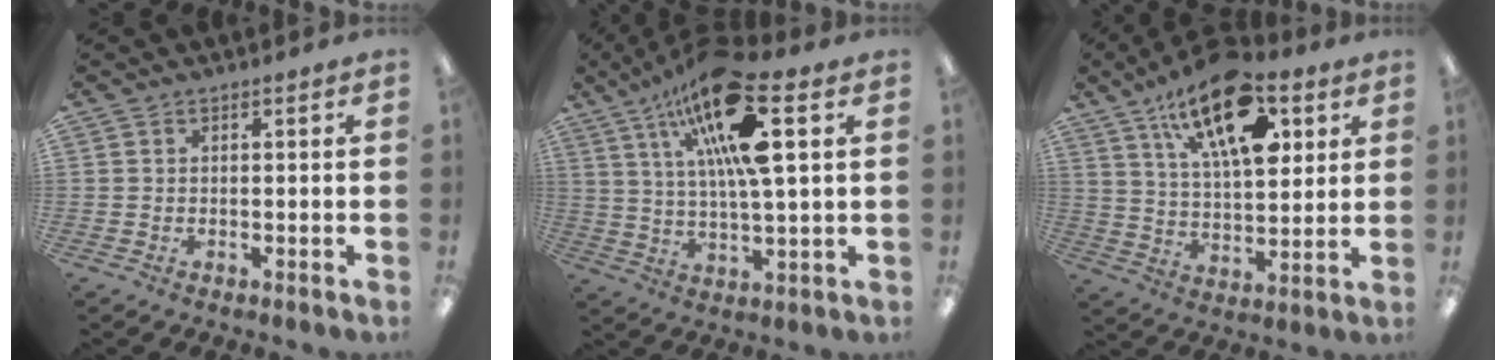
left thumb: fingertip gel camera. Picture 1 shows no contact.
{"total": 18.7, "force": [8.2, 5.4, 16.0], "torque": [-0.281, -0.020, 0.129]}
{"total": 20.6, "force": [11.2, 9.6, 14.5], "torque": [-0.225, -0.046, 0.187]}